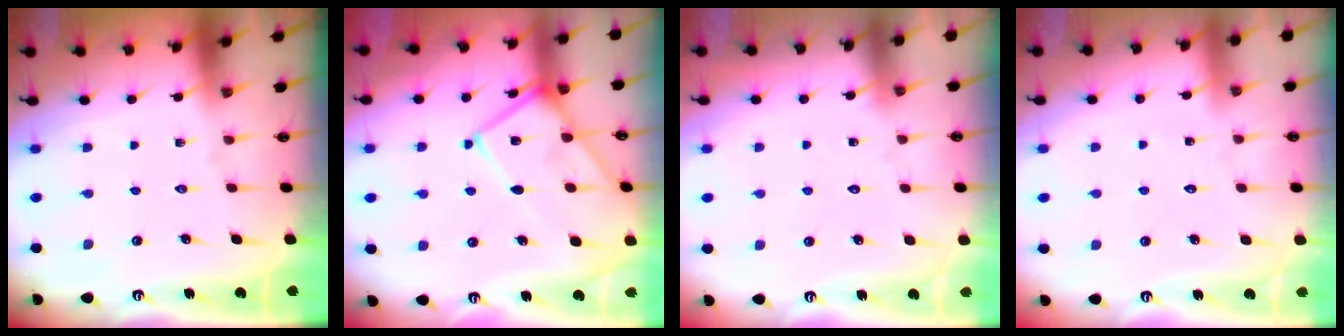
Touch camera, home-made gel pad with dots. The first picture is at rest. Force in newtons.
{"total": 13.7, "press": 13.6, "slide": 1.6}
{"total": 2.9, "press": 2.9, "slide": 0.2}
{"total": 3.9, "press": 3.9, "slide": 0.3}